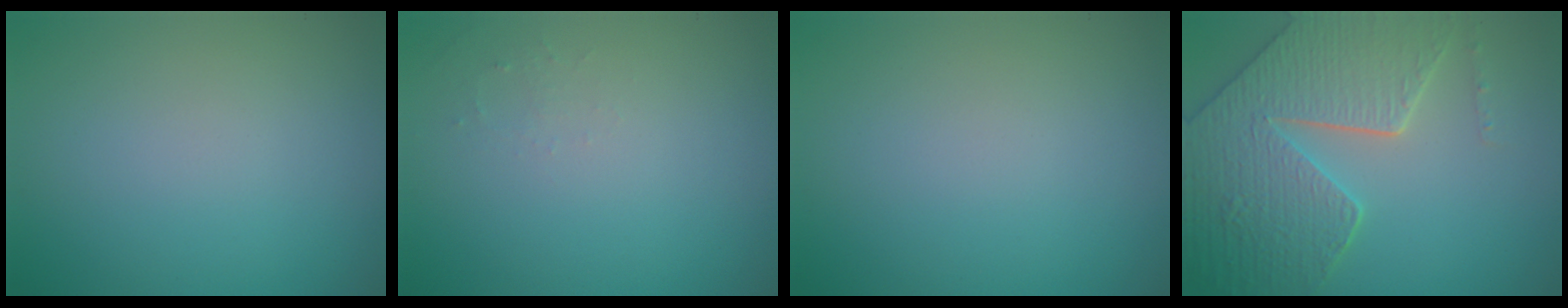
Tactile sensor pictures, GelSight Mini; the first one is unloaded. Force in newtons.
{"total": 0.8, "press": 0.8, "slide": 0.3}
{"total": 0.0}
{"total": 8.1, "press": 6.1, "slide": 5.4}